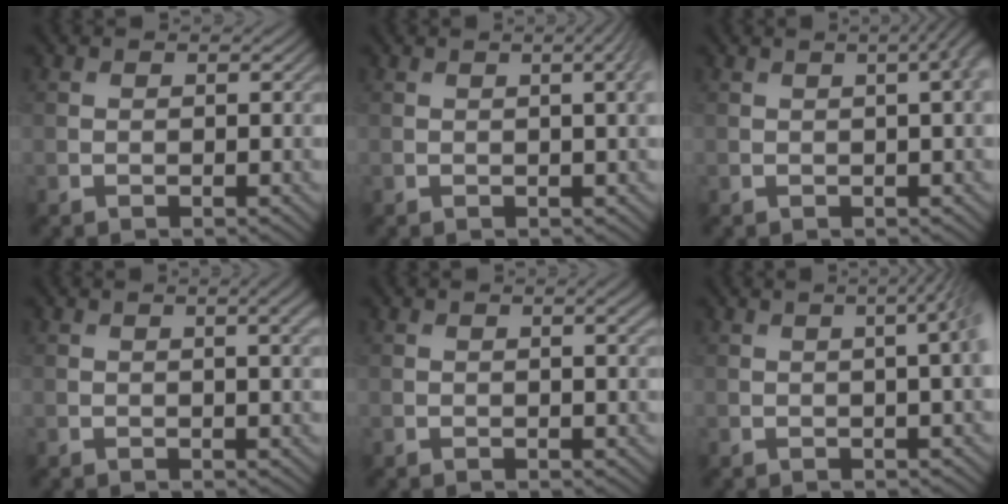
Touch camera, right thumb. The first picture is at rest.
{"total": 2.9, "force": [0.7, 0.5, 2.8], "torque": [-0.033, 0.011, 0.008]}
{"total": 3.8, "force": [0.9, 1.0, 3.6], "torque": [-0.044, 0.017, 0.004]}
{"total": 2.8, "force": [1.0, 0.5, 2.5], "torque": [-0.032, 0.005, 0.015]}
{"total": 1.8, "force": [0.8, 0.2, 1.6], "torque": [-0.019, 0.003, 0.012]}
{"total": 4.8, "force": [0.6, 1.2, 4.6], "torque": [-0.049, 0.020, 0.003]}